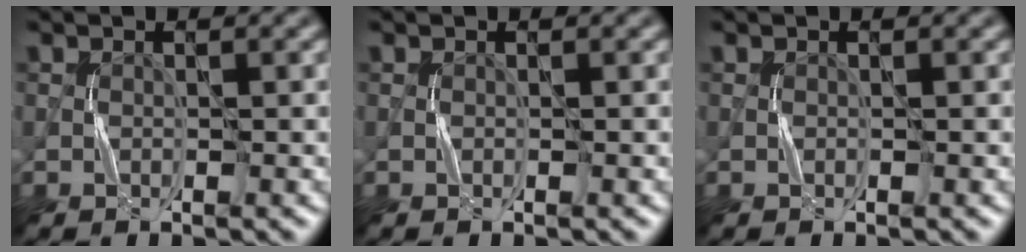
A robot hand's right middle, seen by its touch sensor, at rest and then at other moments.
{"total": 0.0}
{"total": 0.0}